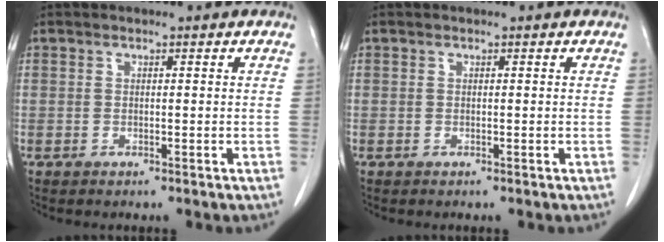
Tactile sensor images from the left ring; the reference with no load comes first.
{"total": 0.0}